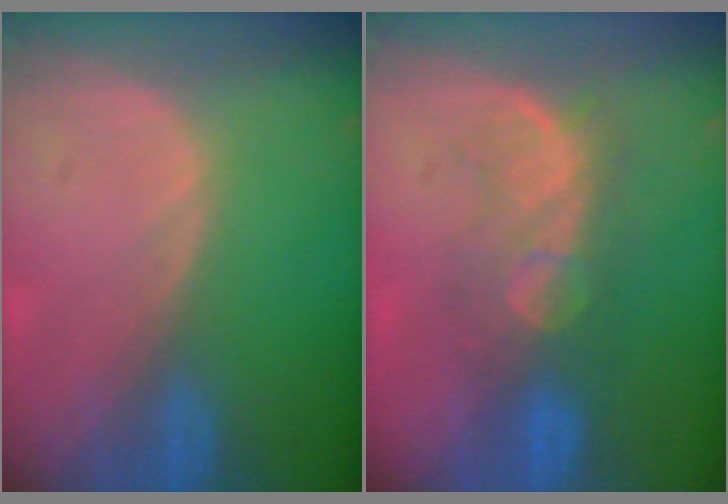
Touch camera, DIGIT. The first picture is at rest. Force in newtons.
{"total": 7.5, "press": 7.2, "slide": 2.1}